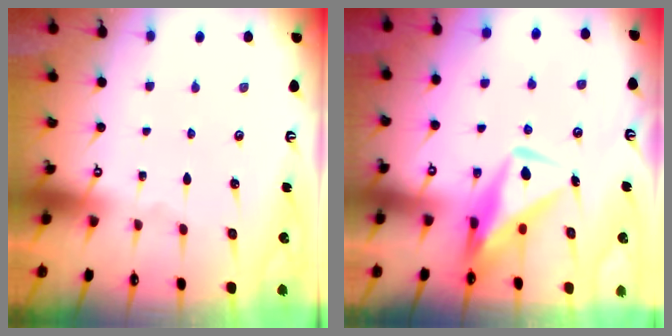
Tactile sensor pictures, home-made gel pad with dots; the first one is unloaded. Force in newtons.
{"total": 12.2, "press": 12.1, "slide": 1.2}